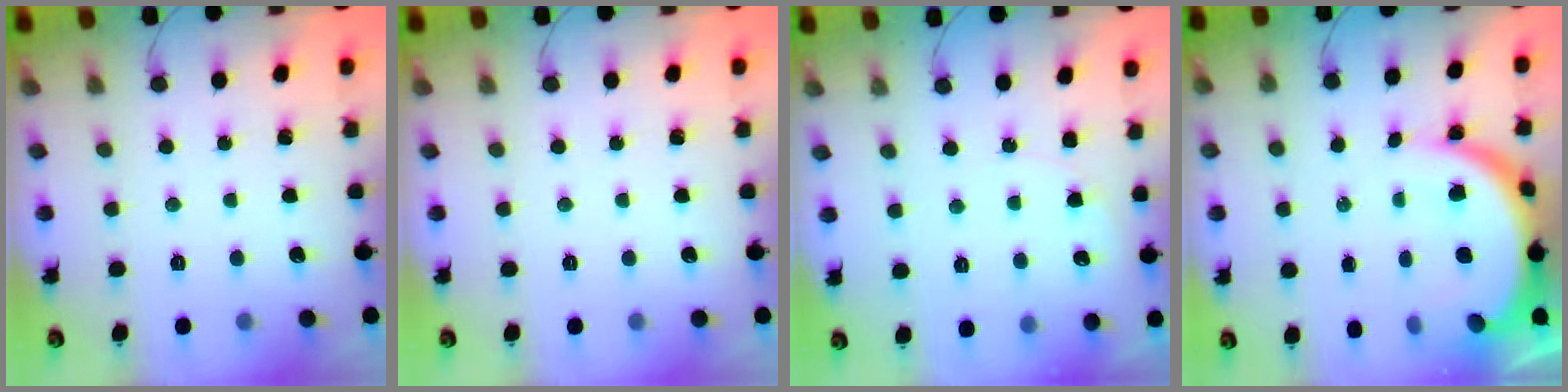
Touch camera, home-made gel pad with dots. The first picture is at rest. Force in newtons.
{"total": 0.0}
{"total": 6.0, "press": 5.9, "slide": 0.4}
{"total": 10.8, "press": 10.8, "slide": 0.7}